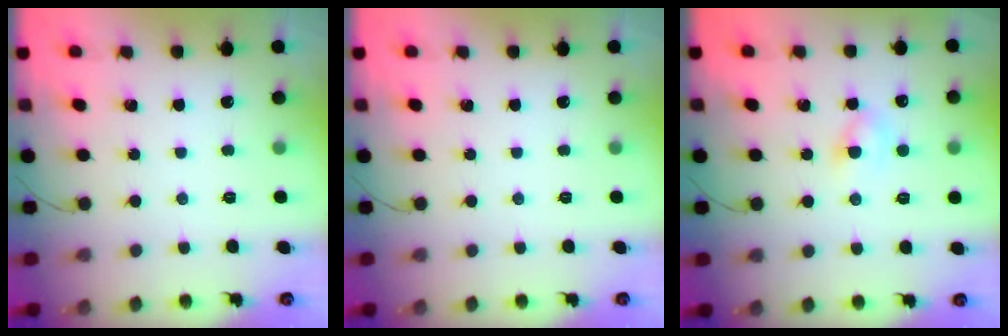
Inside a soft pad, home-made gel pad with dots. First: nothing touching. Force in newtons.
{"total": 0.0}
{"total": 2.9, "press": 2.7, "slide": 1.1}